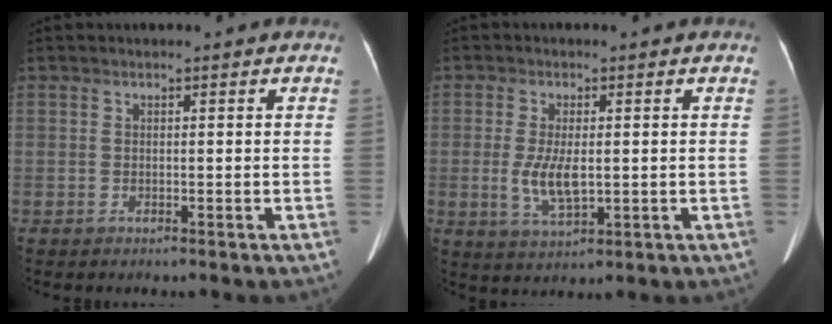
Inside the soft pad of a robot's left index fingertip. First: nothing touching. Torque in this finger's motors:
{"motor_torque": [0.92, 0.09, 0.40, 0.17]}